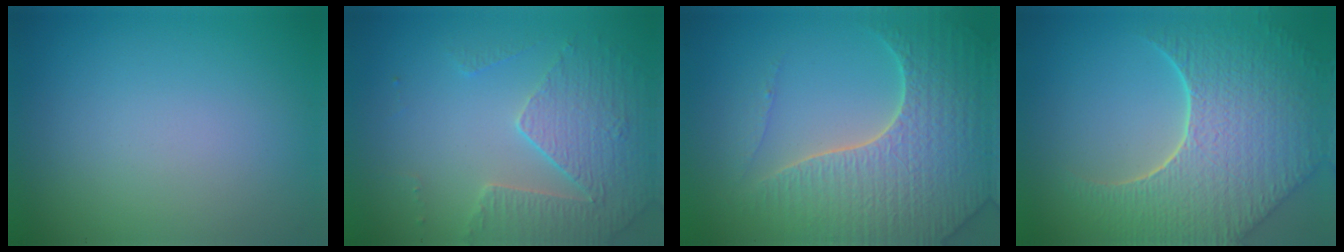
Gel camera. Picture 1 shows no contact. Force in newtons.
{"total": 3.6, "press": 3.5, "slide": 1.1}
{"total": 6.9, "press": 6.7, "slide": 1.5}
{"total": 9.0, "press": 6.4, "slide": 6.4}